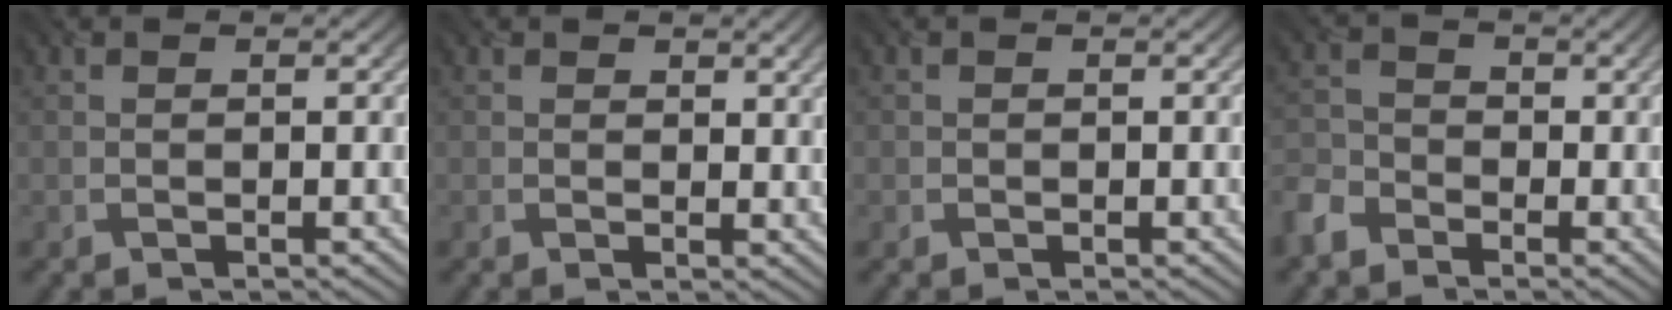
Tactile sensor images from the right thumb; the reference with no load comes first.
{"total": 1.6, "force": [1.1, 0.8, 0.9], "torque": [-0.016, -0.005, 0.021]}
{"total": 0.6, "force": [-0.3, 0.2, -0.6], "torque": [0.005, -0.006, 0.001]}
{"total": 4.5, "force": [-3.5, 2.7, 0.6], "torque": [-0.032, -0.006, -0.083]}